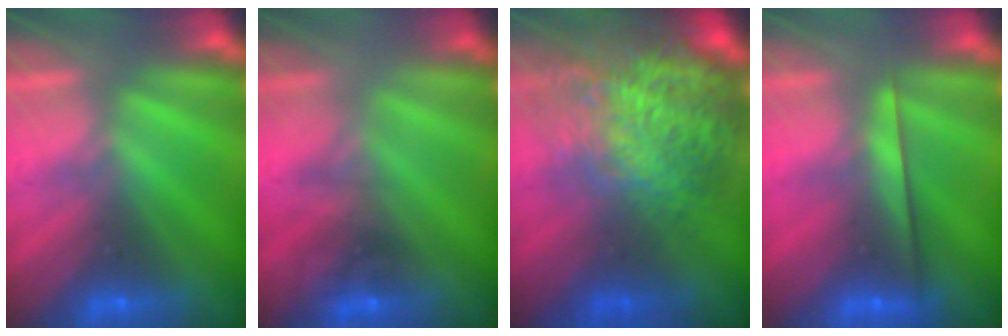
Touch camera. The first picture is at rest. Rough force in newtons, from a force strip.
{"total": 1.6}
{"total": 10.2}
{"total": 2.2}